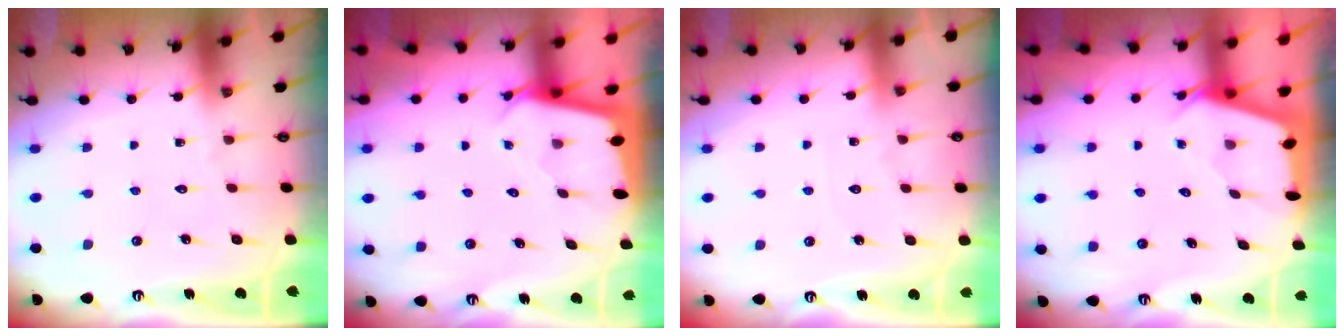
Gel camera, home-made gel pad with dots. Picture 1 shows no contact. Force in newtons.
{"total": 2.4, "press": 2.4, "slide": 0.2}
{"total": 2.9, "press": 2.8, "slide": 0.4}
{"total": 2.5, "press": 2.5, "slide": 0.2}